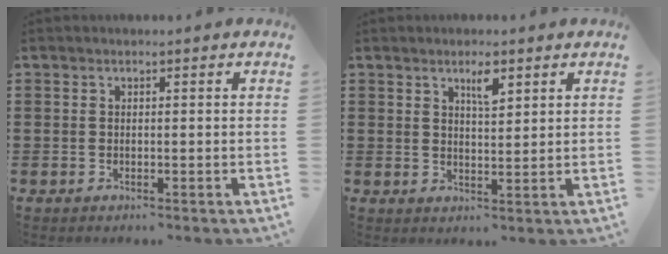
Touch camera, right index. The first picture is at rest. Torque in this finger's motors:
{"motor_torque": [0.05, 0.00, 0.05, 0.04]}